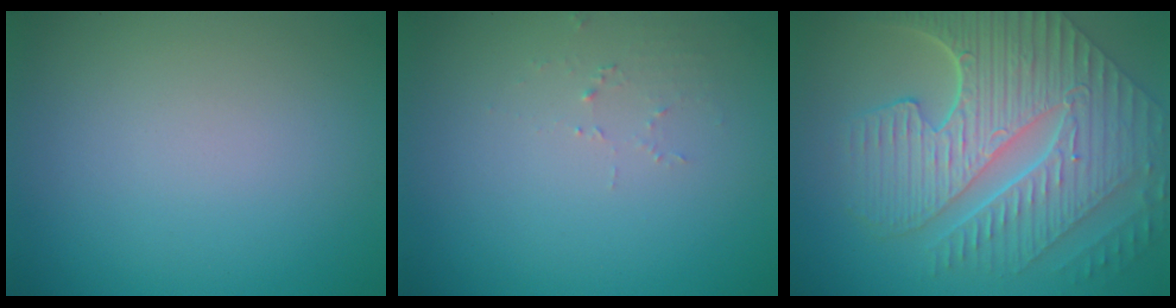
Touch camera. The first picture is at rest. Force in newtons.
{"total": 1.1, "press": 1.1, "slide": 0.1}
{"total": 10.3, "press": 7.1, "slide": 7.5}